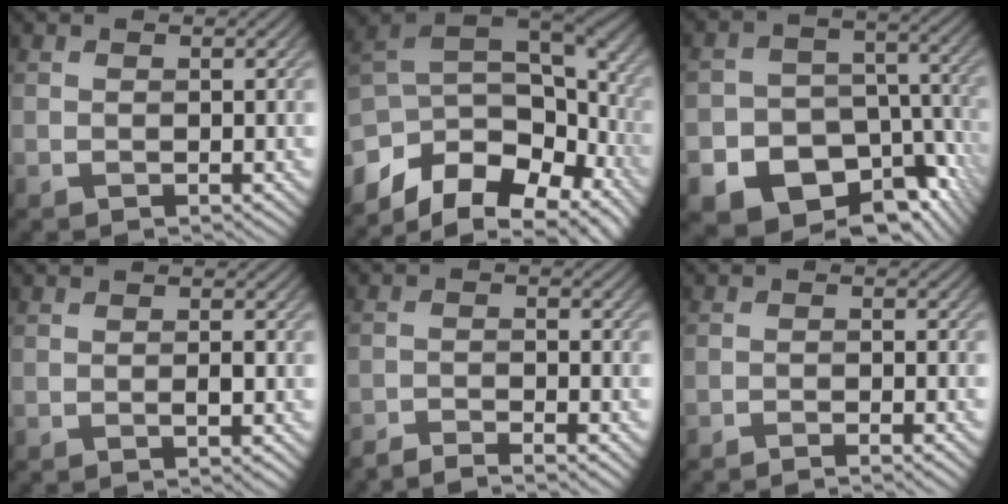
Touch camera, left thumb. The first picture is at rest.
{"total": 13.3, "force": [-5.8, 7.5, 9.2], "torque": [-0.229, -0.024, -0.082]}
{"total": 18.8, "force": [-11.2, 13.3, 7.1], "torque": [-0.124, -0.069, -0.149]}
{"total": 1.0, "force": [-0.3, 0.1, 1.0], "torque": [-0.015, 0.001, -0.005]}
{"total": 3.9, "force": [-3.6, 0.3, 1.5], "torque": [-0.028, 0.001, -0.071]}
{"total": 2.5, "force": [-2.1, 0.2, 1.5], "torque": [-0.026, 0.005, -0.043]}